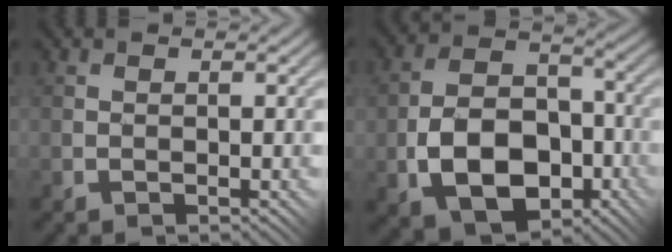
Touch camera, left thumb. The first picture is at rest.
{"total": 11.2, "force": [-3.9, 7.4, 7.4], "torque": [-0.143, -0.013, -0.077]}